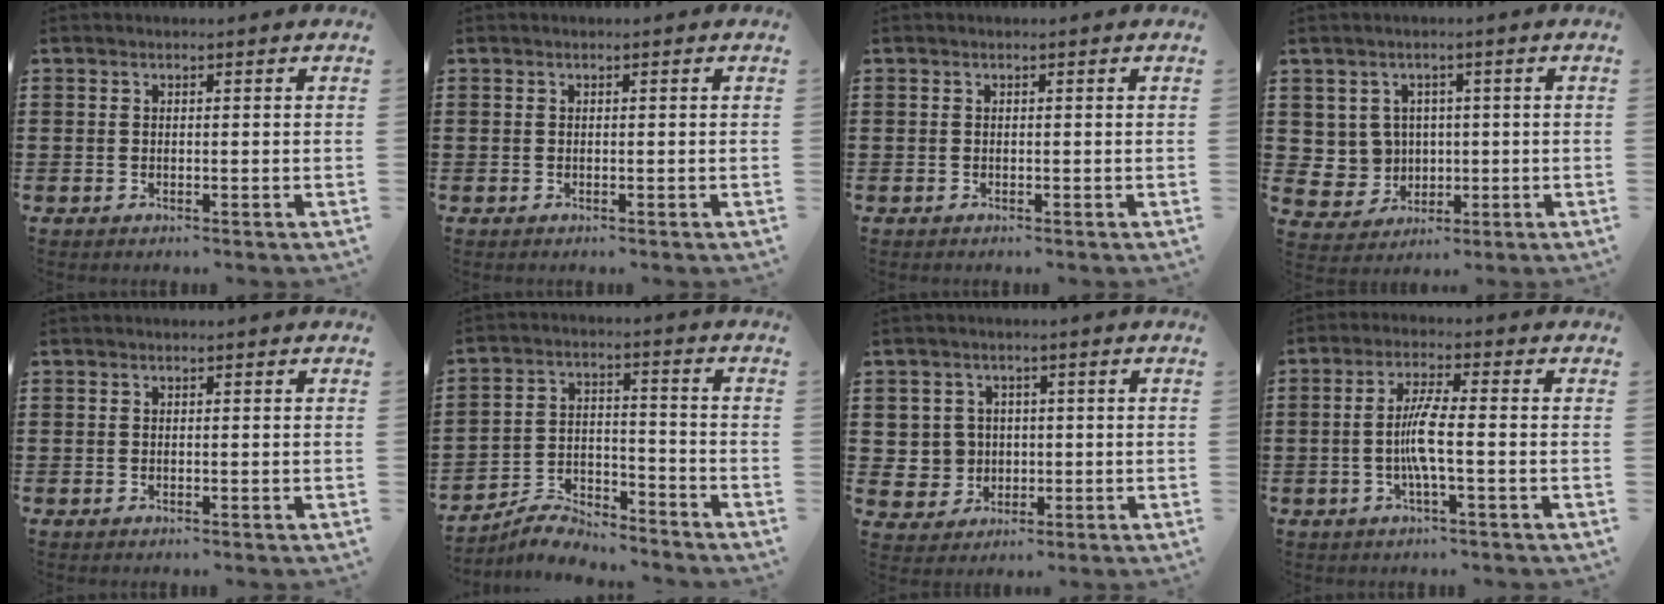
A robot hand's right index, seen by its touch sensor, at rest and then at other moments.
{"total": 0.0}
{"total": 0.0}
{"total": 4.1, "force": [1.0, 3.9, 0.6], "torque": [-0.034, 0.008, 0.019]}
{"total": 0.0}
{"total": 5.8, "force": [-5.6, 0.9, 1.0], "torque": [-0.027, 0.010, -0.112]}
{"total": 3.9, "force": [0.2, 3.9, 0.5], "torque": [-0.030, 0.013, 0.002]}
{"total": 5.5, "force": [-1.0, 0.4, 5.4], "torque": [-0.113, -0.005, -0.027]}